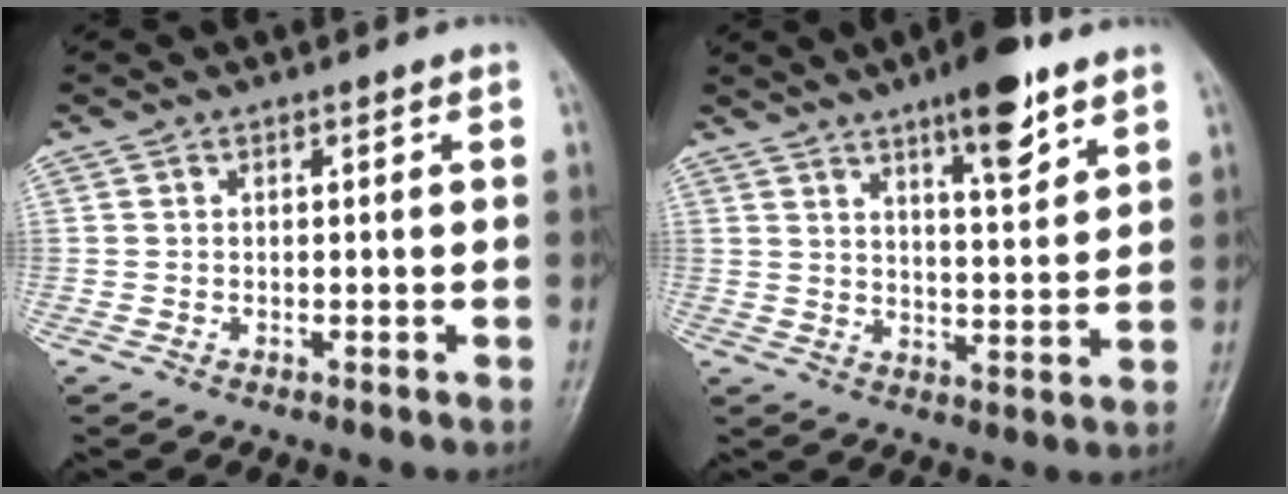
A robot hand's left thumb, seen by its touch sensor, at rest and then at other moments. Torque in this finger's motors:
{"motor_torque": [1.77, 1.00, 0.96, -0.92, 0.08]}